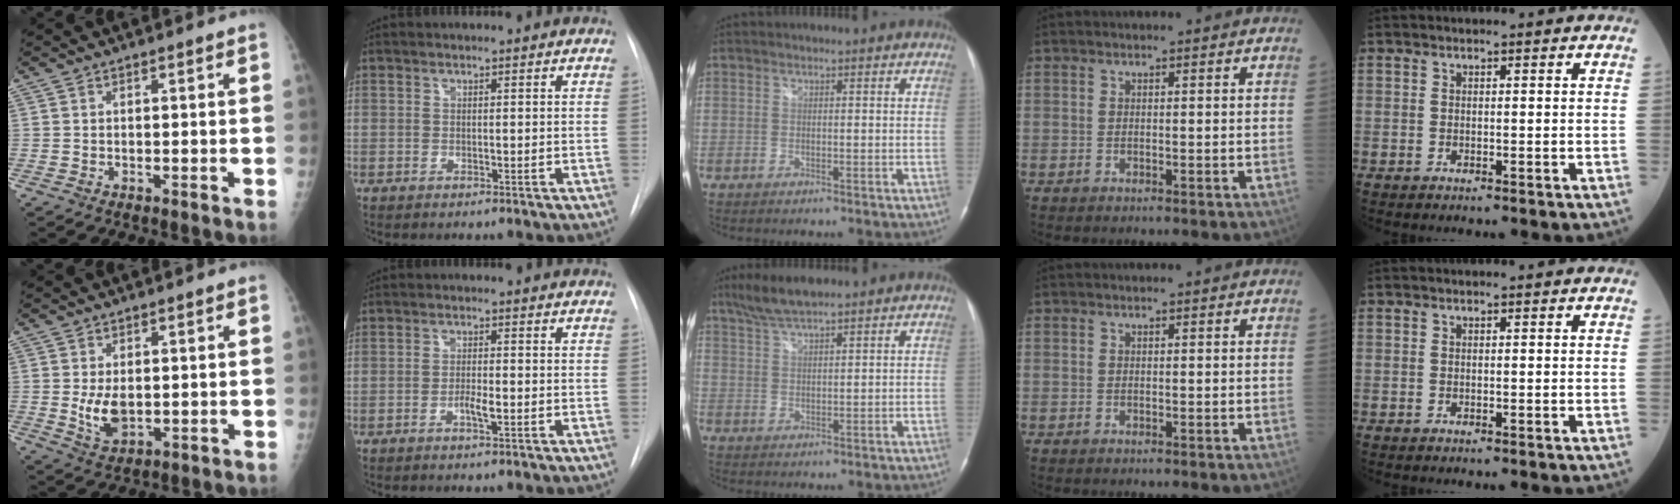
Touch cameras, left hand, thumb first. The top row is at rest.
{"thumb": {"total": 5.5, "force": [0.0, 3.4, 4.4], "torque": [-0.072, -0.013, 0.010]}, "index": {"total": 2.1, "force": [-0.8, 0.3, 1.9], "torque": [-0.034, 0.001, -0.015]}, "middle": {"total": 5.6, "force": [4.5, 0.6, 3.2], "torque": [-0.069, 0.014, 0.088]}}